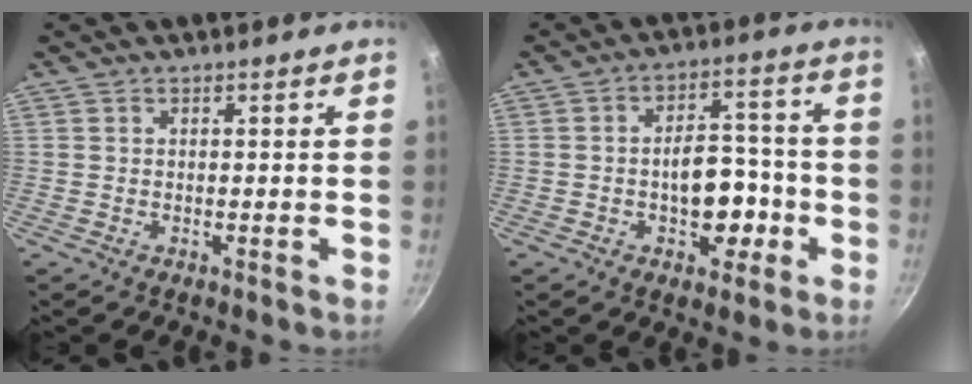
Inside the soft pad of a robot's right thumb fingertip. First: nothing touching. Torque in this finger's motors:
{"motor_torque": [1.83, 1.59, 1.68, -0.52, 0.43]}